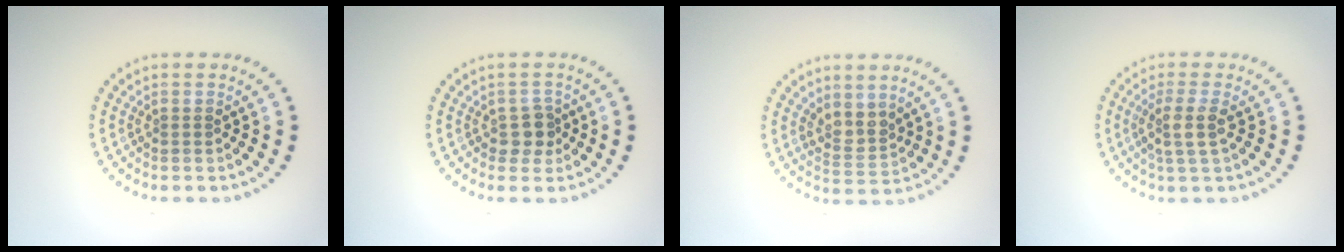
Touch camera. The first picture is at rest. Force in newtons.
{"total": 1.9, "press": 1.6, "slide": 1.0}
{"total": 2.3, "press": 1.8, "slide": 1.4}
{"total": 2.4, "press": 2.0, "slide": 1.3}